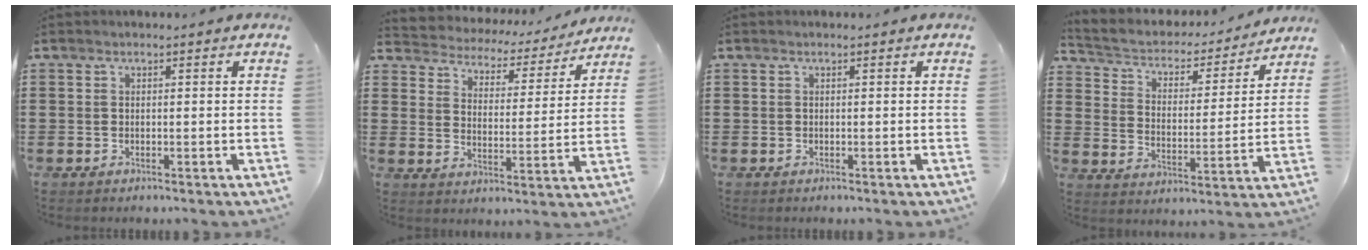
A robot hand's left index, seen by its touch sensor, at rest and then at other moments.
{"total": 3.3, "force": [3.3, 0.6, -0.3], "torque": [-0.020, -0.032, 0.047]}
{"total": 0.0}
{"total": 3.1, "force": [2.8, 1.3, 0.6], "torque": [-0.031, -0.025, 0.037]}